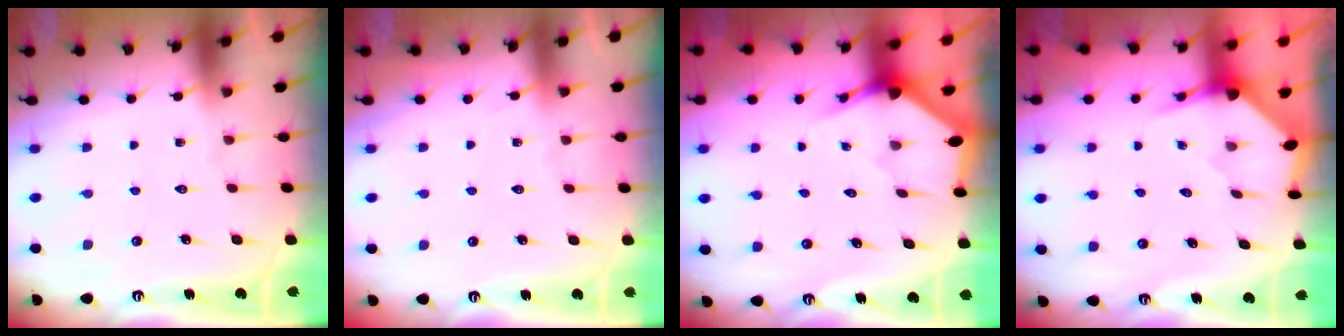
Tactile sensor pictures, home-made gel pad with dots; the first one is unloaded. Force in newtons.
{"total": 2.8, "press": 2.8, "slide": 0.4}
{"total": 2.9, "press": 2.9, "slide": 0.2}
{"total": 3.3, "press": 3.3, "slide": 0.3}